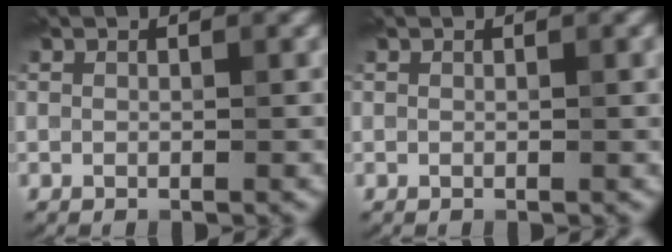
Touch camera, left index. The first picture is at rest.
{"total": 0.5, "force": [0.1, 0.0, 0.5], "torque": [-0.004, 0.001, 0.001]}